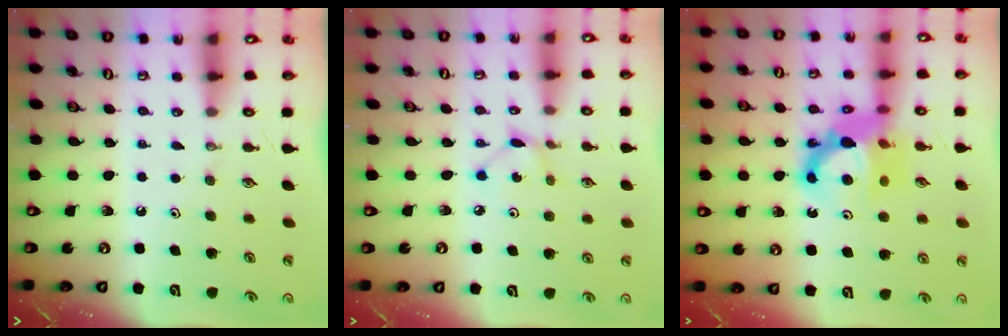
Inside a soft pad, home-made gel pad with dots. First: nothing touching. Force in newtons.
{"total": 2.4, "press": 2.4, "slide": 0.1}
{"total": 11.6, "press": 11.4, "slide": 2.3}